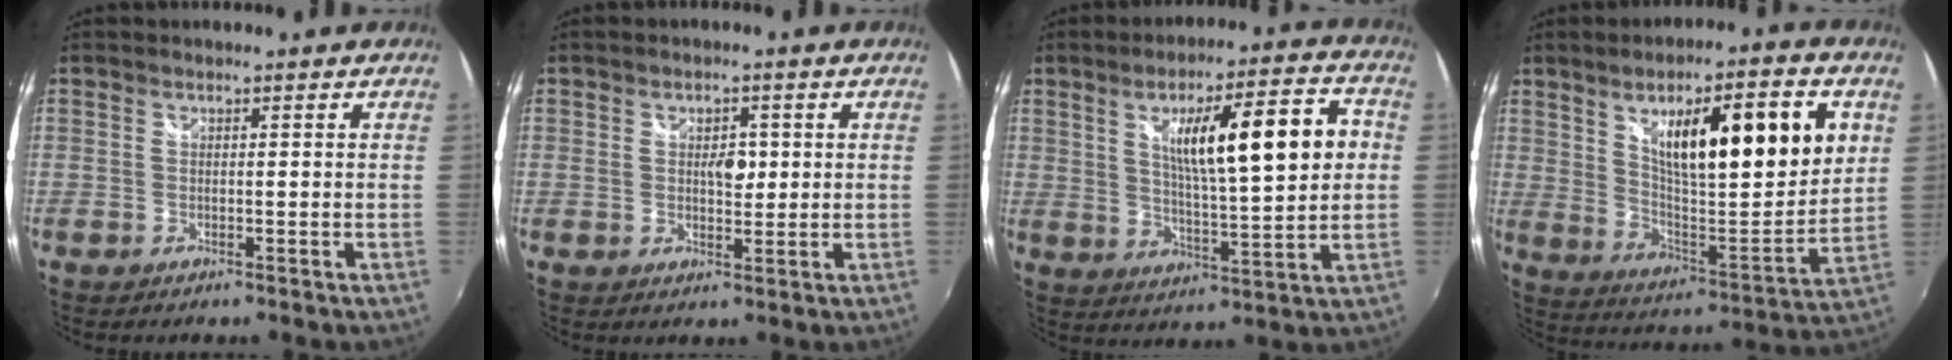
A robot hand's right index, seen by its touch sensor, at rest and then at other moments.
{"total": 3.3, "force": [0.5, 2.2, 2.4], "torque": [-0.033, 0.004, 0.007]}
{"total": 15.6, "force": [3.6, 1.4, 15.1], "torque": [-0.223, 0.010, 0.069]}
{"total": 21.9, "force": [9.0, 4.4, 19.5], "torque": [-0.284, -0.004, 0.152]}